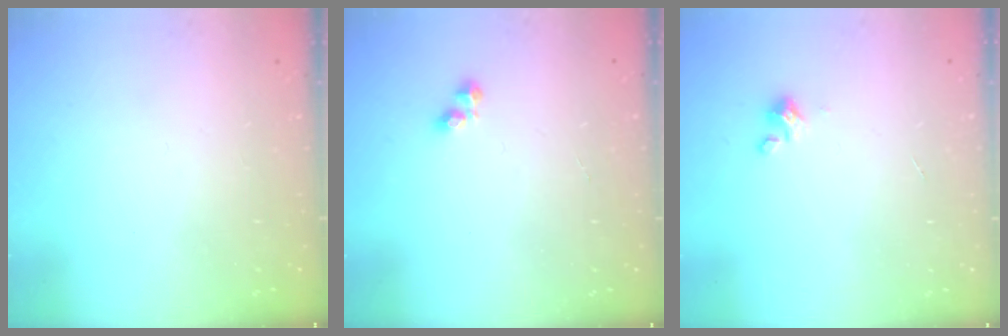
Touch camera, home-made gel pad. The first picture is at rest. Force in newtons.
{"total": 2.1, "press": 2.1, "slide": 0.3}
{"total": 2.0, "press": 2.0, "slide": 0.2}